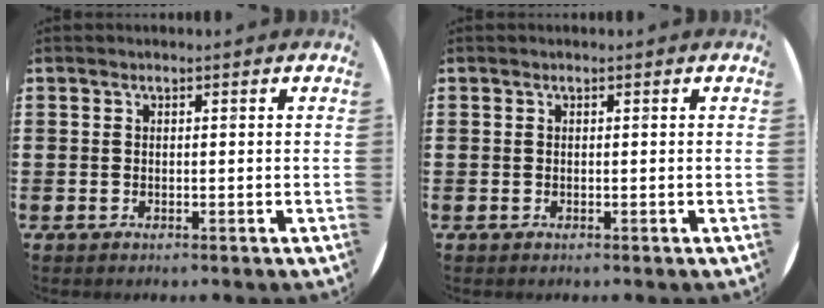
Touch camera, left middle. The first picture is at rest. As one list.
[{"total": 0.0}]